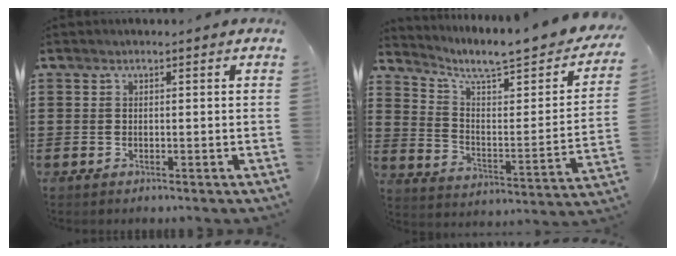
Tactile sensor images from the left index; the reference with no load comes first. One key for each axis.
{"total": 6.4, "fx": 5.4, "fy": 0.7, "fz": 3.4, "tx": -0.086, "ty": -0.047, "tz": 0.085}